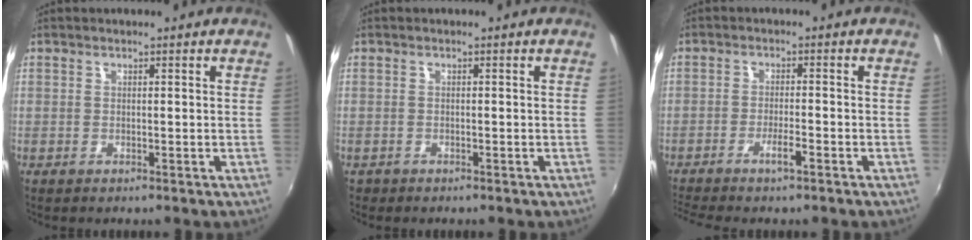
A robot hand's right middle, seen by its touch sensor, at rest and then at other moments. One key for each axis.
{"total": 0.9, "fx": -0.7, "fy": 0.5, "fz": 0.2, "tx": -0.008, "ty": -0.001, "tz": -0.010}
{"total": 4.7, "fx": -3.4, "fy": -0.2, "fz": 3.2, "tx": -0.075, "ty": -0.002, "tz": -0.067}